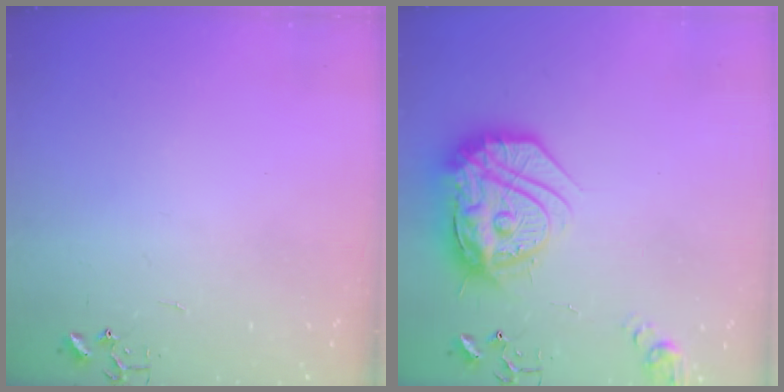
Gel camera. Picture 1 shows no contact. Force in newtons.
{"total": 23.9, "press": 23.8, "slide": 2.1}